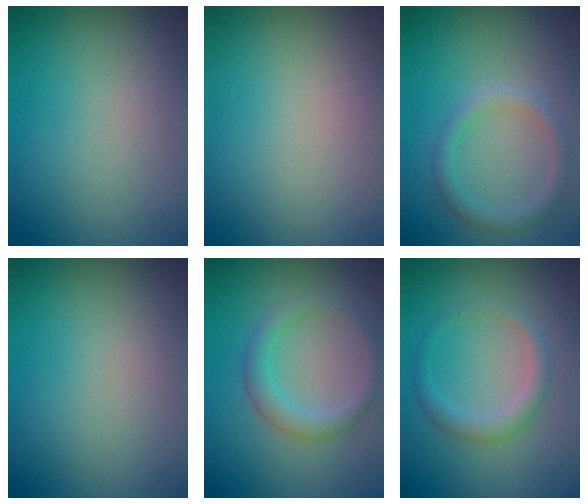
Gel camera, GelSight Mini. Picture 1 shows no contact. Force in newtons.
{"total": 0.0}
{"total": 1.8, "press": 1.8, "slide": 0.1}
{"total": 0.0}
{"total": 2.4, "press": 2.4, "slide": 0.1}
{"total": 1.5, "press": 1.5, "slide": 0.0}